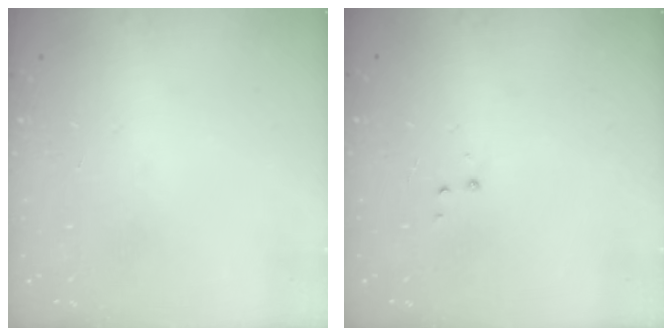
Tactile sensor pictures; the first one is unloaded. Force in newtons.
{"total": 2.9, "press": 2.8, "slide": 0.4}